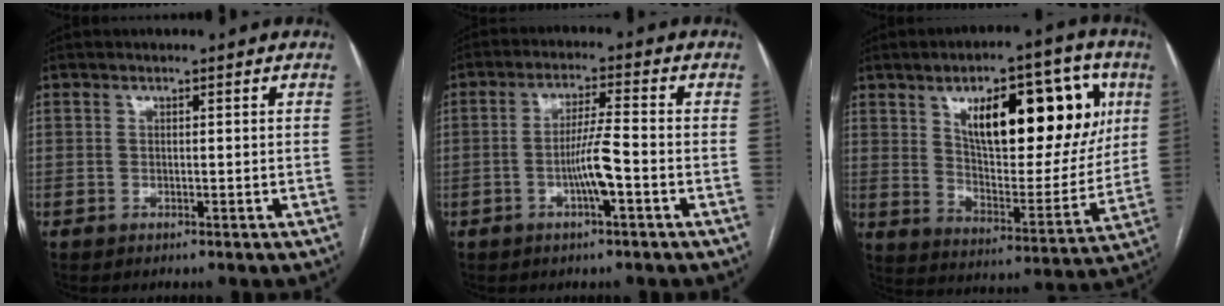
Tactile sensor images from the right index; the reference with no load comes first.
{"total": 5.8, "force": [-1.9, 0.1, 5.4], "torque": [-0.107, 0.003, -0.034]}
{"total": 21.8, "force": [8.1, 8.3, 18.4], "torque": [-0.261, 0.021, 0.130]}